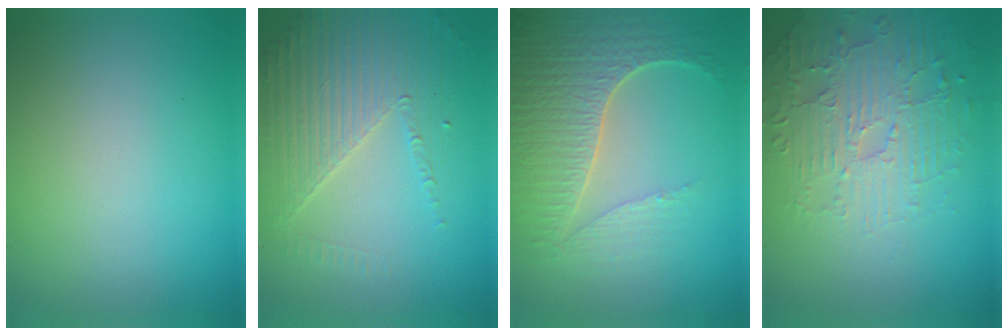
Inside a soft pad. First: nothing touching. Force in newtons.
{"total": 4.1, "press": 3.7, "slide": 1.8}
{"total": 6.2, "press": 5.0, "slide": 3.7}
{"total": 4.7, "press": 3.7, "slide": 2.9}